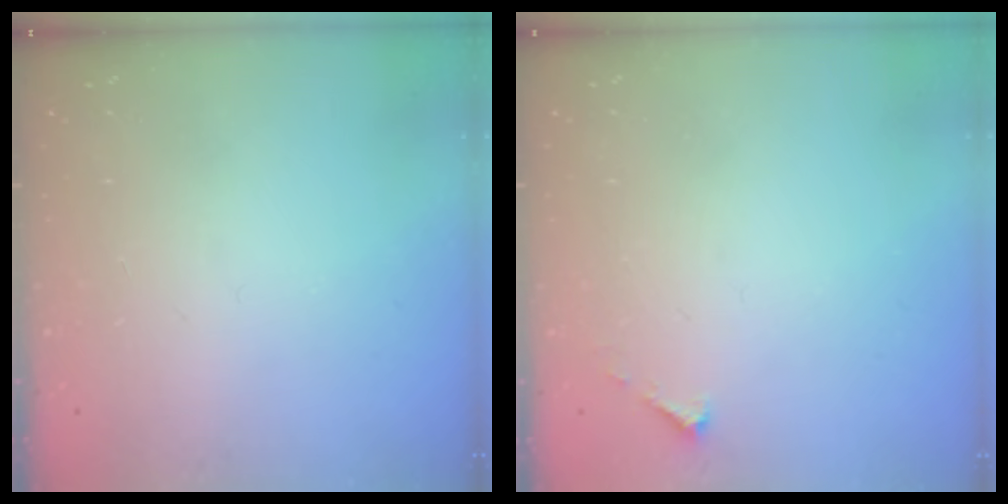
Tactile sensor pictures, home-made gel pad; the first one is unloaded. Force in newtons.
{"total": 2.1, "press": 2.1, "slide": 0.2}